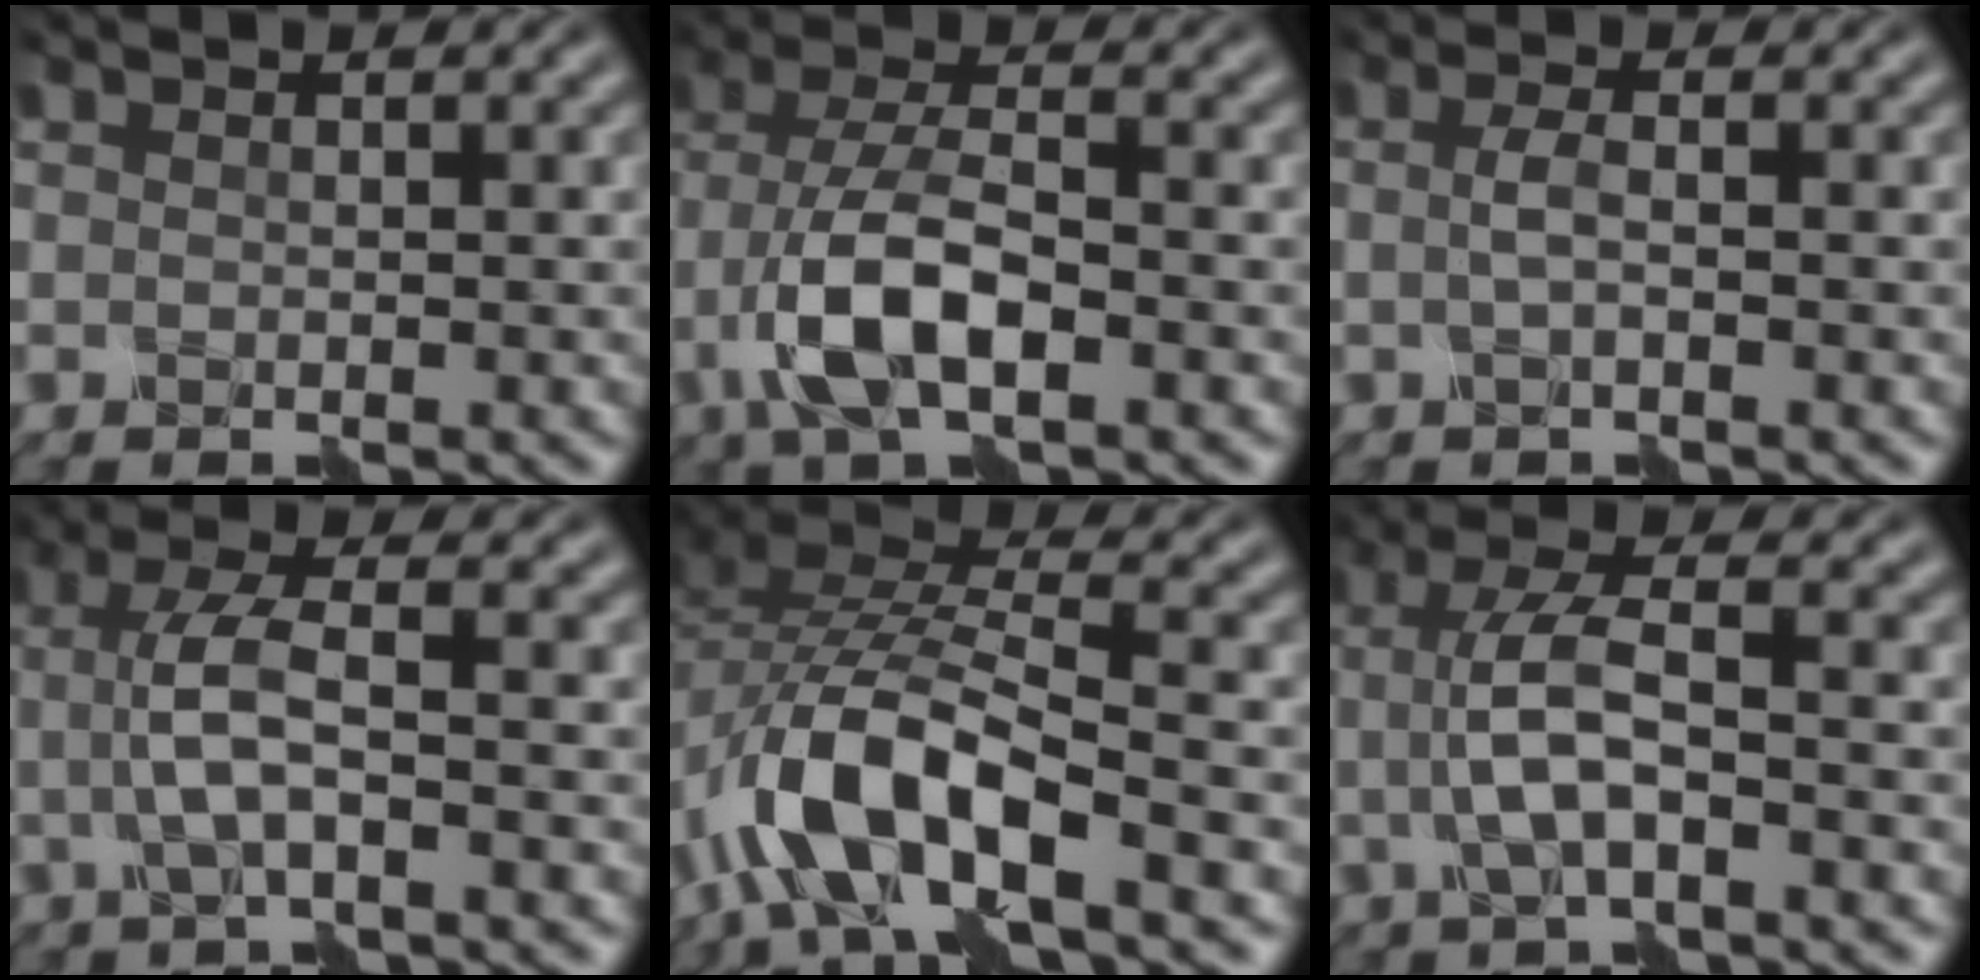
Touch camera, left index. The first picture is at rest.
{"total": 7.1, "force": [-2.7, 2.9, 6.0], "torque": [-0.128, 0.007, -0.057]}
{"total": 1.6, "force": [-0.3, 0.3, 1.5], "torque": [-0.036, 0.006, -0.007]}
{"total": 4.2, "force": [-0.4, 1.0, 4.1], "torque": [-0.090, 0.007, -0.012]}
{"total": 9.9, "force": [-4.5, 3.9, 7.9], "torque": [-0.166, 0.010, -0.092]}
{"total": 4.8, "force": [-0.7, 1.3, 4.6], "torque": [-0.100, 0.008, -0.017]}